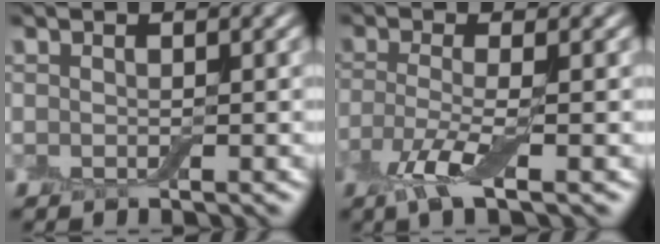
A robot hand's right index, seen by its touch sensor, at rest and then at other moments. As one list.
[{"total": 3.2, "force": [-1.5, 0.6, 2.8], "torque": [-0.065, -0.005, -0.034]}]